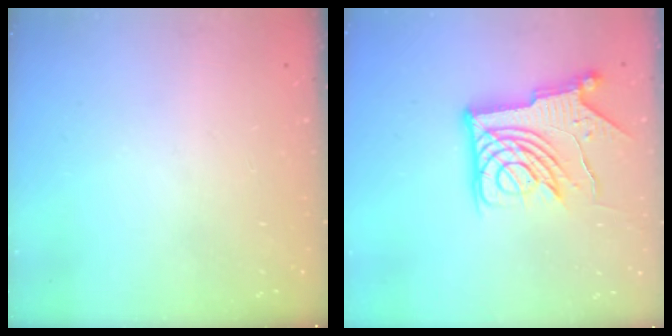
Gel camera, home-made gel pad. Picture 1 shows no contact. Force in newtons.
{"total": 16.4, "press": 16.3, "slide": 1.7}